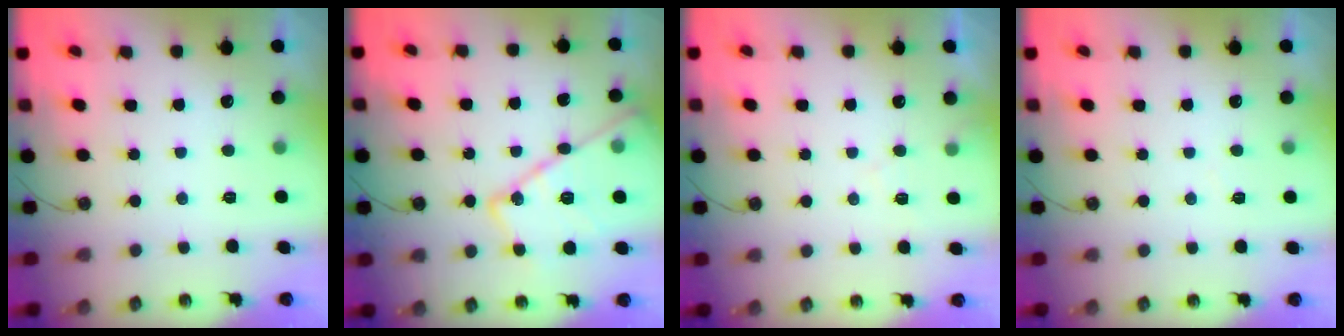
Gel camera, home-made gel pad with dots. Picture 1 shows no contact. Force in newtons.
{"total": 19.5, "press": 19.4, "slide": 1.8}
{"total": 5.4, "press": 5.3, "slide": 0.7}
{"total": 2.6, "press": 2.6, "slide": 0.4}